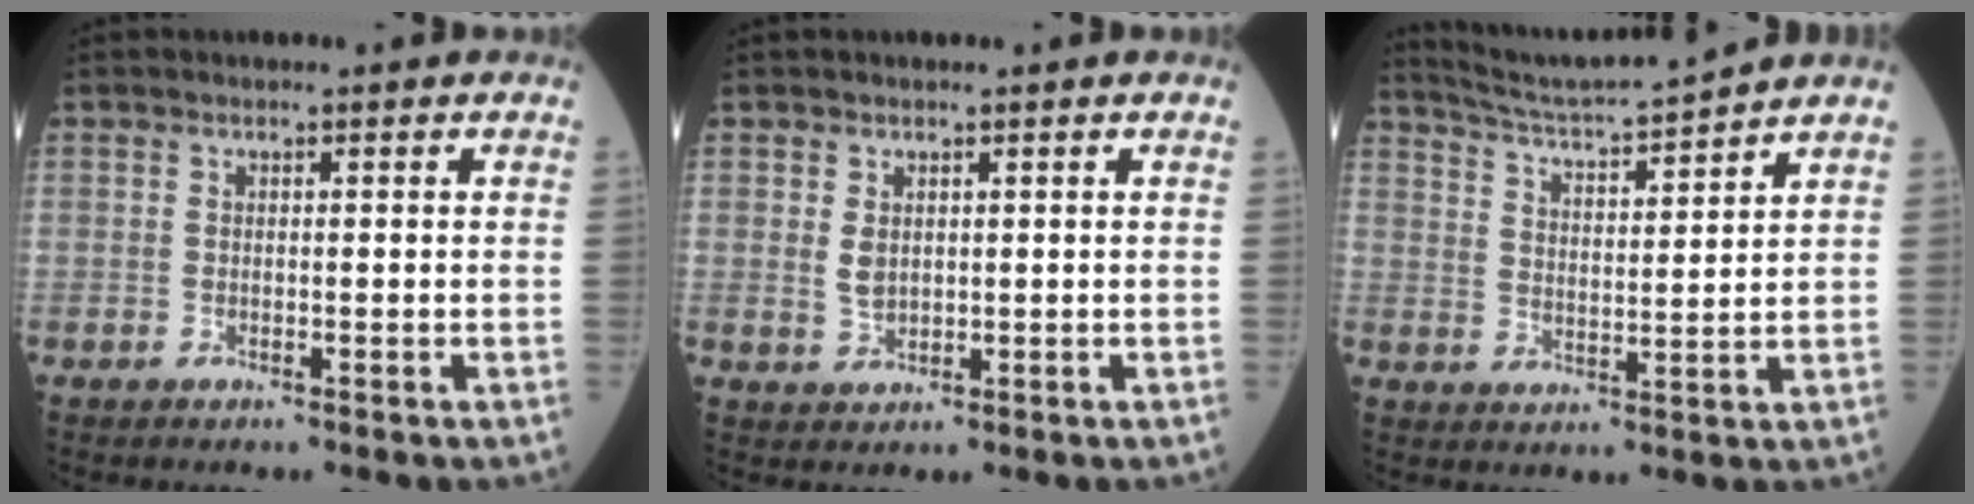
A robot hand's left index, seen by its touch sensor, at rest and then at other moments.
{"total": 2.0, "force": [0.5, 1.4, 1.4], "torque": [-0.031, 0.000, 0.023]}
{"total": 10.7, "force": [10.1, -1.8, 3.0], "torque": [-0.065, 0.001, 0.171]}